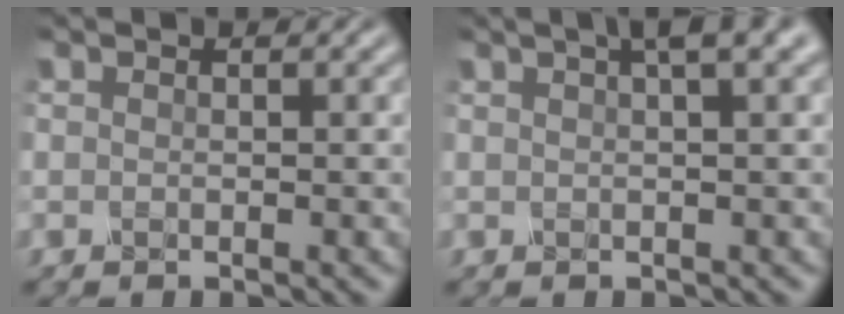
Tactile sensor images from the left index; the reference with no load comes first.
{"total": 3.5, "force": [1.9, 0.6, 2.9], "torque": [-0.036, 0.012, 0.025]}